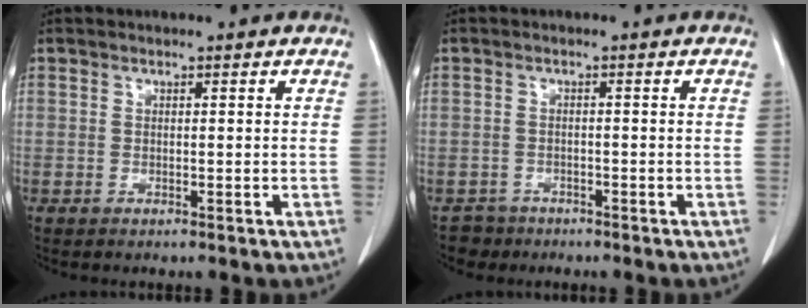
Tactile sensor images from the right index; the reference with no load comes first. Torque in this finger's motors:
{"motor_torque": [-0.15, -0.08, -0.30, -0.09]}